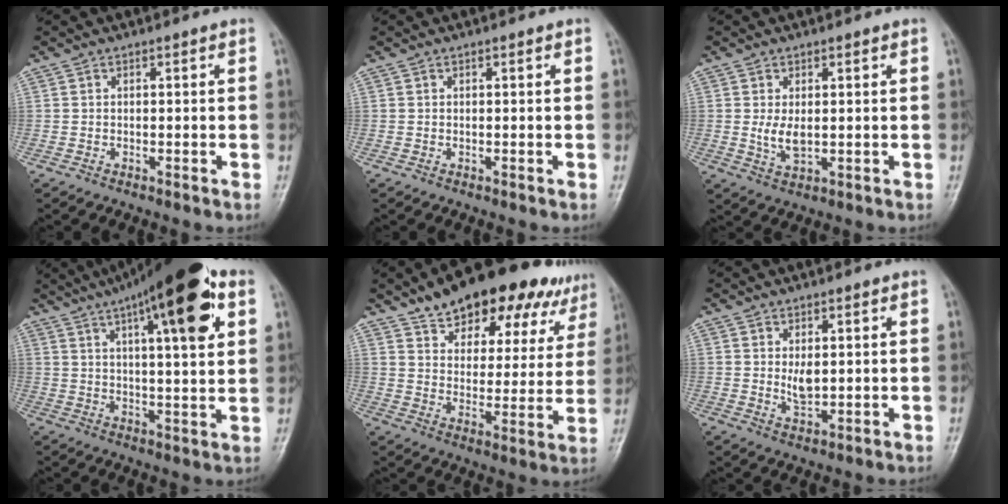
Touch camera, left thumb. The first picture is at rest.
{"total": 0.0}
{"total": 3.9, "force": [0.4, 2.1, 3.3], "torque": [-0.060, -0.012, 0.013]}
{"total": 20.3, "force": [9.6, 5.2, 17.1], "torque": [-0.243, -0.007, 0.141]}
{"total": 23.6, "force": [16.6, 10.7, 12.9], "torque": [-0.149, -0.038, 0.230]}
{"total": 3.6, "force": [0.8, 1.9, 3.0], "torque": [-0.044, -0.012, 0.018]}